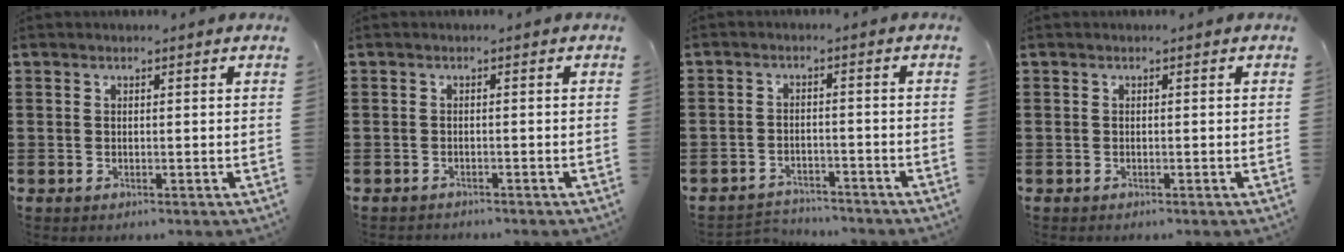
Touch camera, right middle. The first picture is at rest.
{"total": 0.8, "force": [-0.8, 0.1, 0.0], "torque": [-0.001, 0.001, -0.017]}
{"total": 3.3, "force": [-3.2, 0.7, -0.3], "torque": [-0.003, 0.001, -0.070]}
{"total": 0.0}